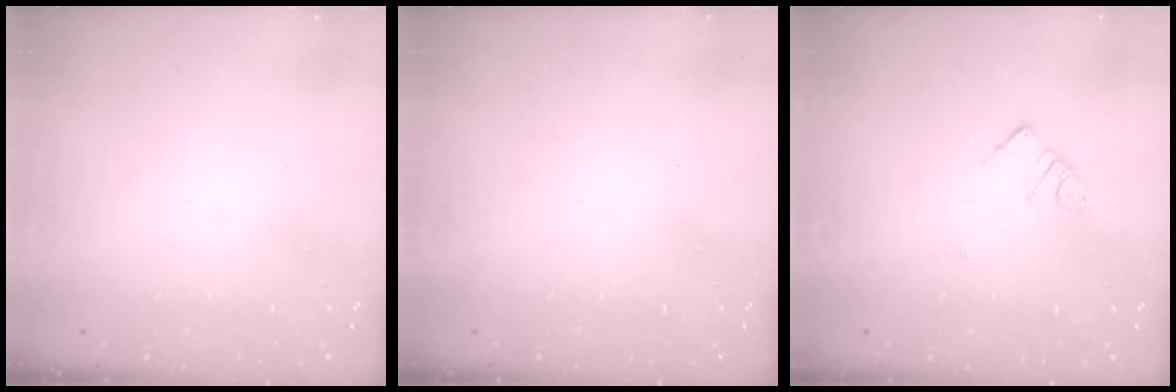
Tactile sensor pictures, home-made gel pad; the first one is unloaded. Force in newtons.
{"total": 0.0}
{"total": 4.1, "press": 4.0, "slide": 0.5}